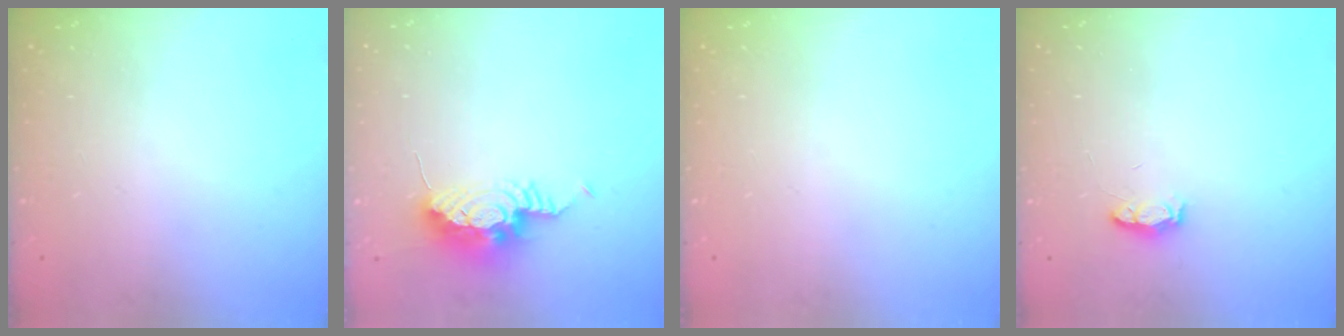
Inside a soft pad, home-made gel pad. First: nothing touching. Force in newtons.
{"total": 10.6, "press": 10.3, "slide": 2.3}
{"total": 0.0}
{"total": 4.2, "press": 3.6, "slide": 2.1}